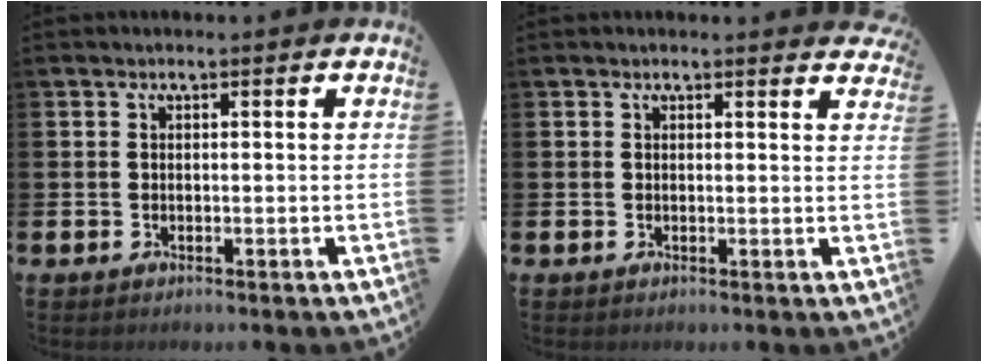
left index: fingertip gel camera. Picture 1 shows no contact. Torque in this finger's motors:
{"motor_torque": [1.06, -1.08, 0.31, 0.01]}